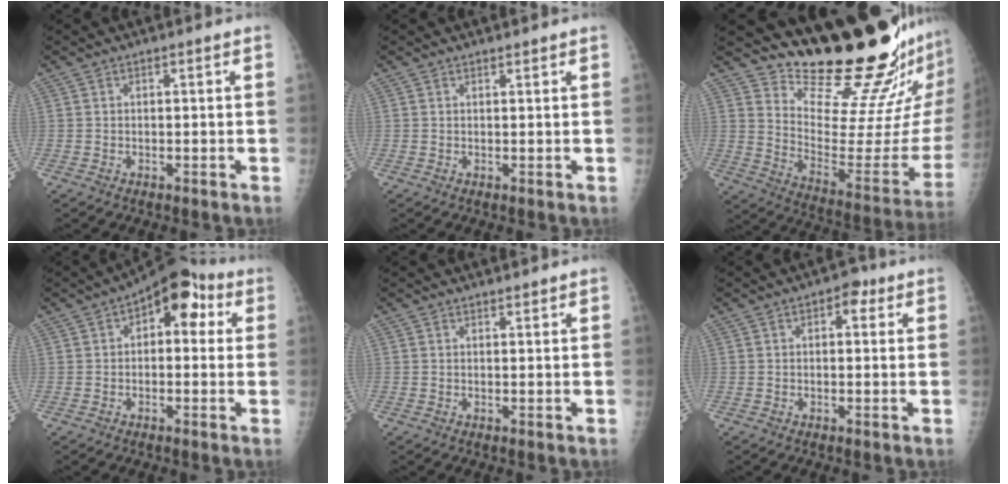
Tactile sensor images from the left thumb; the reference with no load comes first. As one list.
[{"total": 0.7, "force": [0.6, 0.2, 0.1], "torque": [-0.003, -0.006, 0.010]}, {"total": 23.9, "force": [20.4, 3.3, 12.0], "torque": [-0.142, -0.193, 0.298]}, {"total": 9.8, "force": [2.9, 5.8, 7.4], "torque": [-0.056, 0.025, 0.027]}, {"total": 1.0, "force": [0.9, 0.3, 0.2], "torque": [-0.001, -0.007, 0.013]}, {"total": 3.4, "force": [1.4, 2.1, 2.3], "torque": [-0.012, 0.002, 0.013]}]